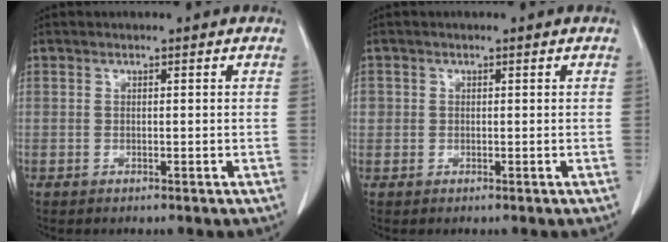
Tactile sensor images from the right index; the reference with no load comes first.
{"total": 1.1, "force": [0.2, 1.1, 0.1], "torque": [0.009, 0.002, 0.000]}